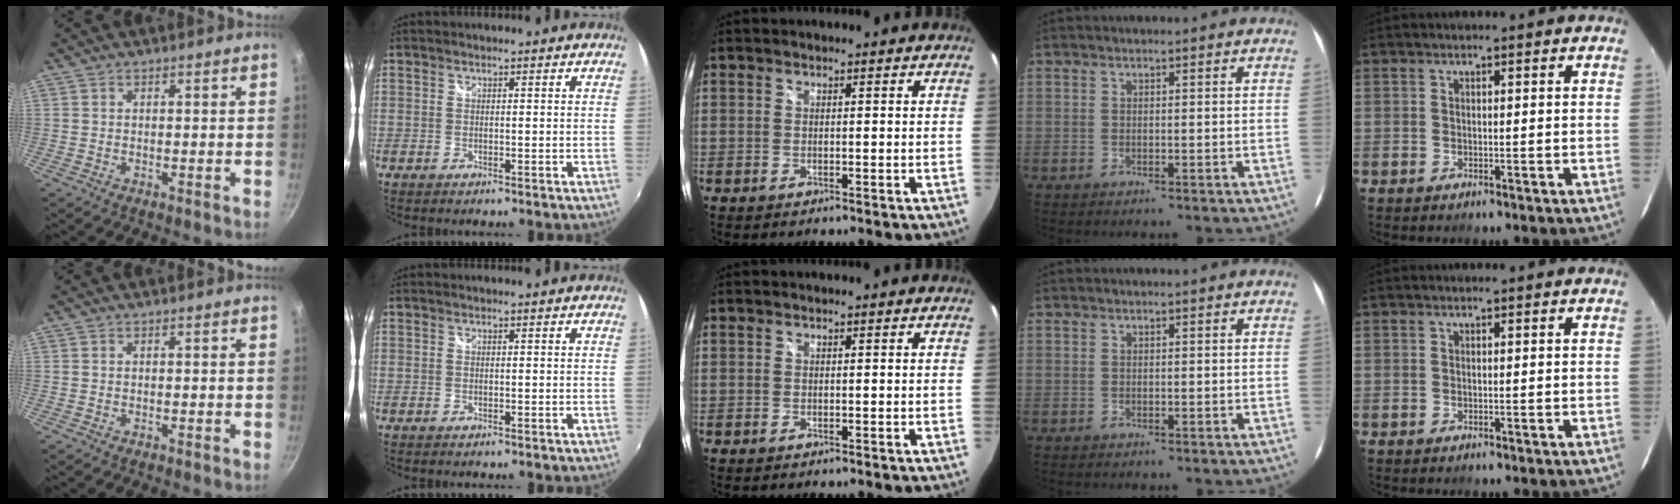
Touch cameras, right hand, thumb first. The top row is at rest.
{}